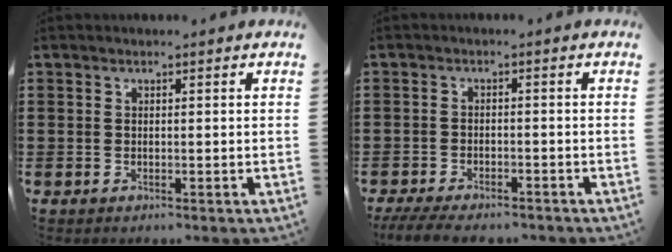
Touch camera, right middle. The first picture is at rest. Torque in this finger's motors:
{"motor_torque": [0.27, -0.09, 0.14, 0.14]}